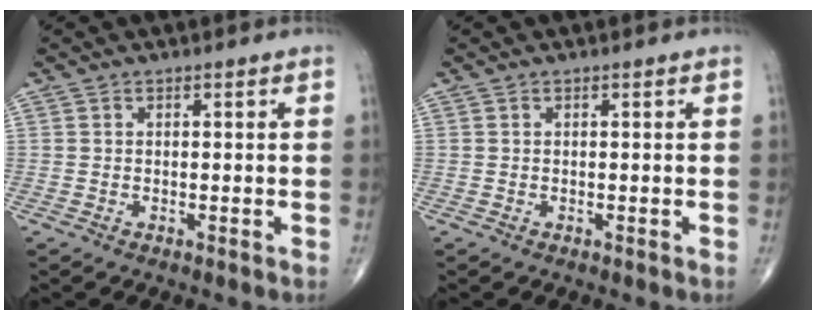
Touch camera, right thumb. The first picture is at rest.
{"total": 0.0}